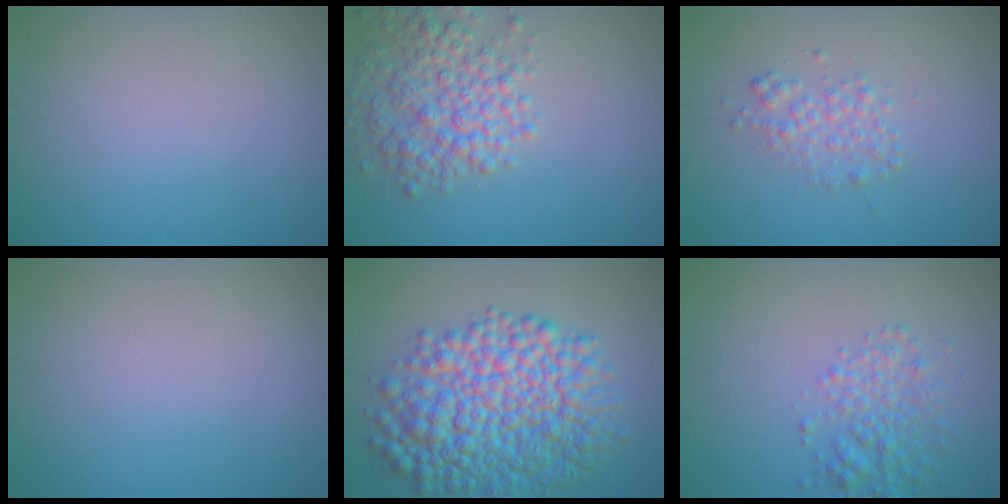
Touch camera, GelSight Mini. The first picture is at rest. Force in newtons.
{"total": 5.0, "press": 5.0, "slide": 0.2}
{"total": 2.0, "press": 2.0, "slide": 0.0}
{"total": 0.0}
{"total": 11.3, "press": 11.3, "slide": 0.0}
{"total": 3.3, "press": 3.3, "slide": 0.1}